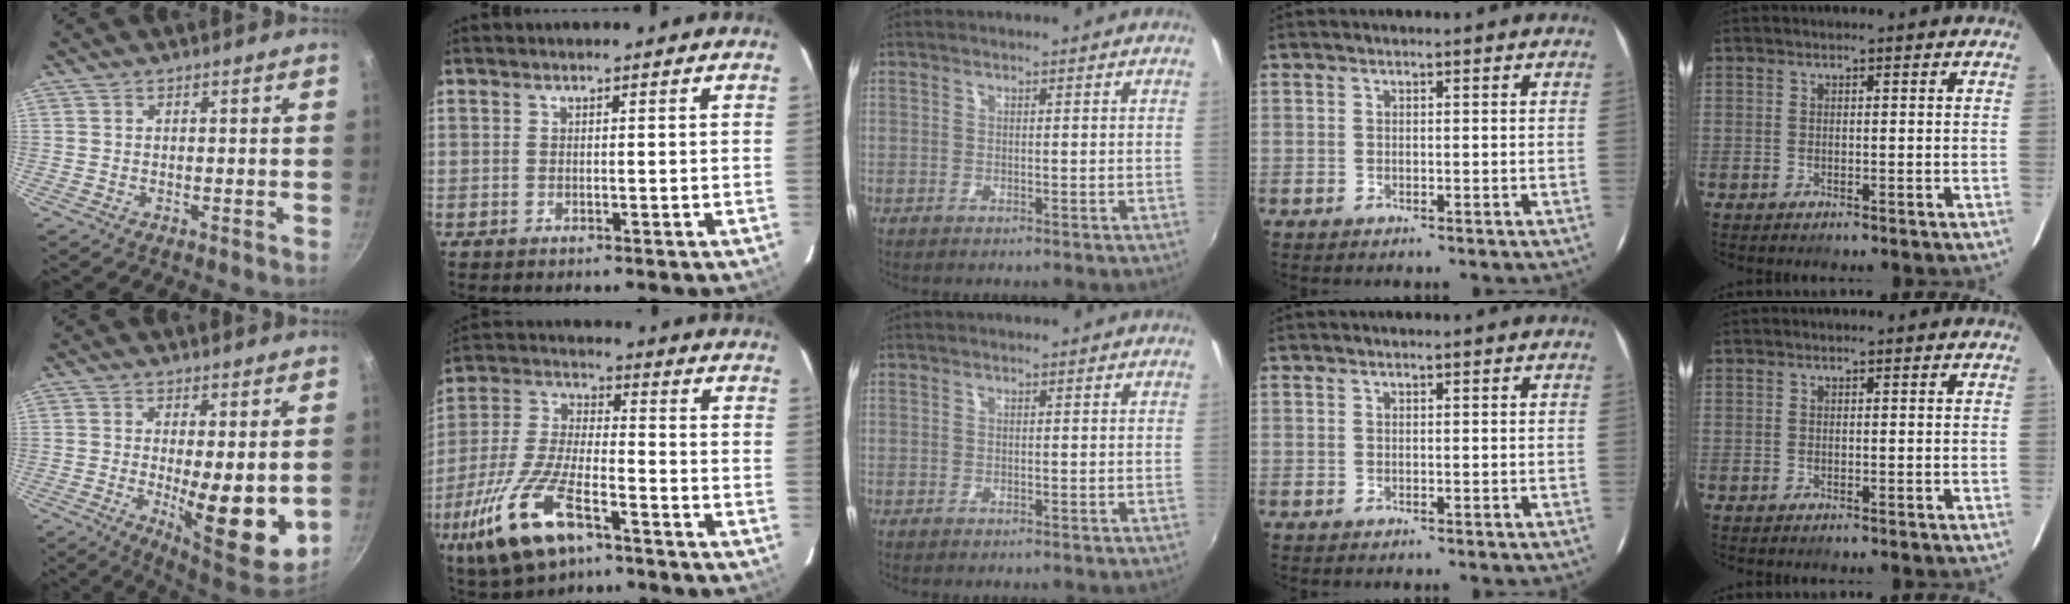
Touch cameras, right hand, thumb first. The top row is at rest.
{"thumb": {"total": 13.1, "force": [-0.6, 4.0, 12.5], "torque": [-0.153, -0.025, 0.003]}, "index": {"total": 17.7, "force": [-9.4, 6.7, 13.4], "torque": [-0.294, -0.031, -0.180]}}